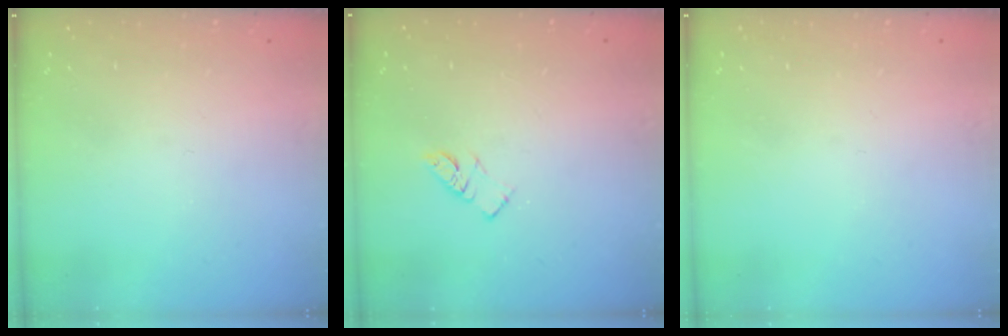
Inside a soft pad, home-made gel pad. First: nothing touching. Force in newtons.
{"total": 4.0, "press": 4.0, "slide": 0.4}
{"total": 0.0}